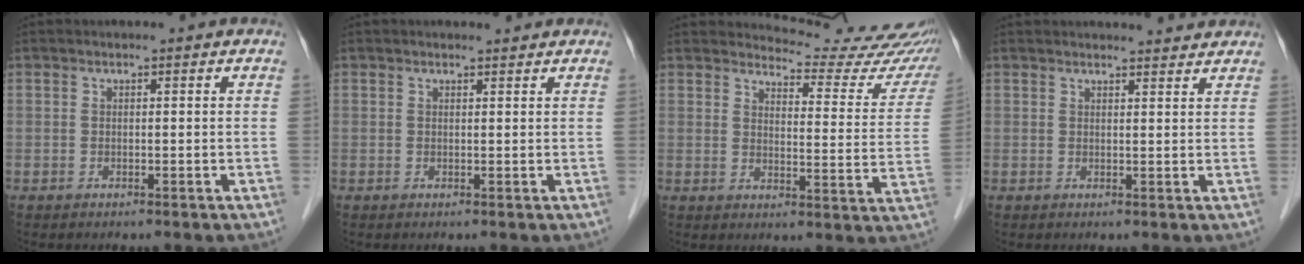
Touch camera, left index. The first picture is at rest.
{"total": 1.5, "force": [1.4, 0.2, 0.2], "torque": [-0.011, 0.002, 0.022]}
{"total": 17.5, "force": [17.0, 3.0, 2.9], "torque": [-0.016, -0.089, 0.172]}
{"total": 5.7, "force": [5.6, 0.7, 0.9], "torque": [-0.010, 0.012, 0.059]}